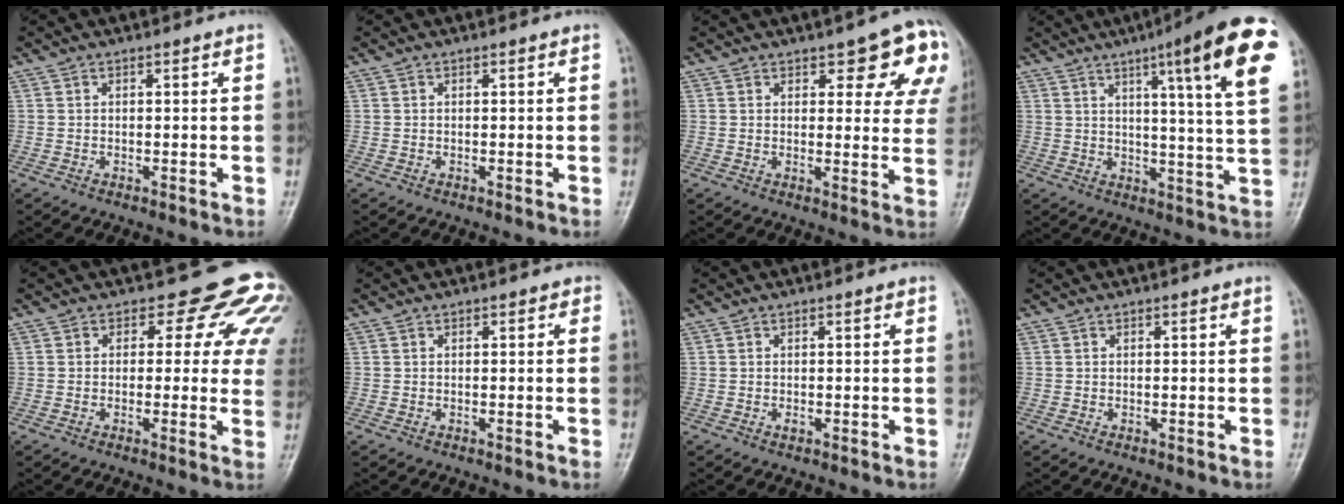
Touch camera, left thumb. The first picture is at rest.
{"total": 0.0}
{"total": 11.4, "force": [5.9, 4.7, 8.6], "torque": [-0.057, -0.024, 0.063]}
{"total": 18.6, "force": [8.5, 2.1, 16.5], "torque": [-0.207, -0.025, 0.105]}
{"total": 10.7, "force": [5.7, 6.8, 6.1], "torque": [-0.015, -0.017, 0.042]}
{"total": 0.7, "force": [0.1, 0.5, 0.4], "torque": [0.006, 0.003, -0.006]}
{"total": 0.6, "force": [-0.2, 0.4, 0.5], "torque": [-0.006, 0.001, -0.003]}
{"total": 0.0}